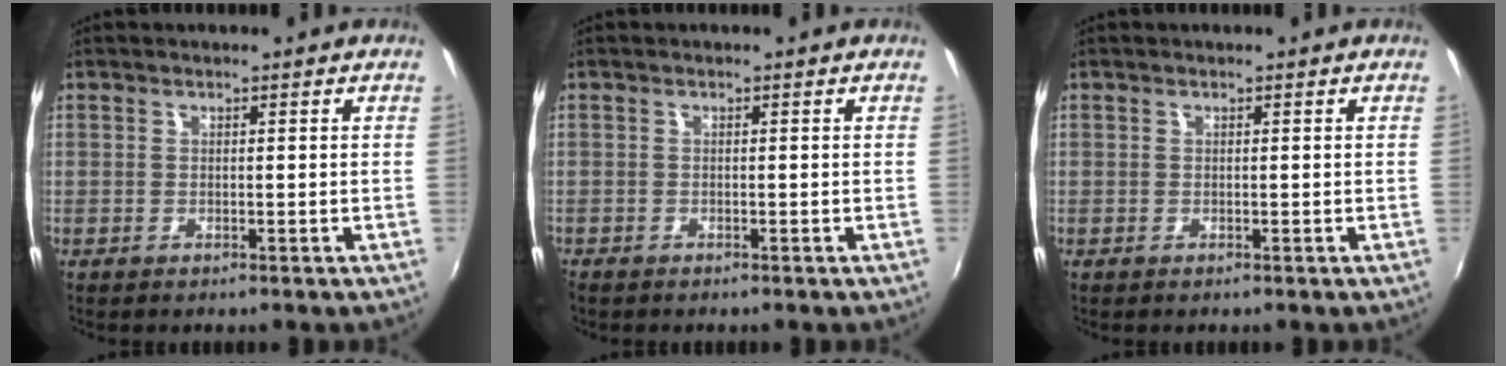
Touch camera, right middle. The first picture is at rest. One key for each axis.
{"total": 0.6, "fx": -0.5, "fy": 0.2, "fz": 0.1, "tx": -0.002, "ty": -0.003, "tz": -0.013}
{"total": 0.0}